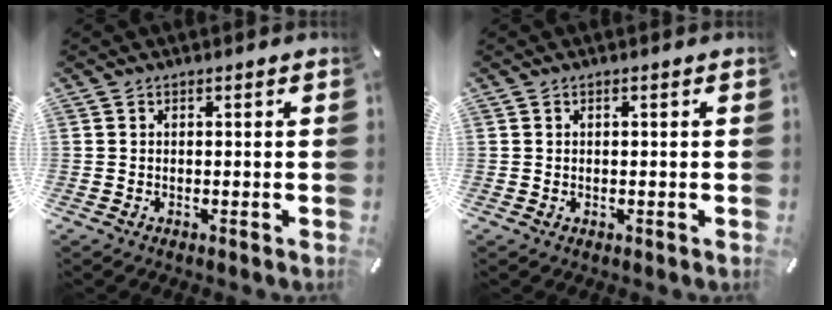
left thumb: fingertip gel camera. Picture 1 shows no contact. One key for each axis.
{"total": 0.6, "fx": 0.2, "fy": 0.3, "fz": 0.5, "tx": -0.009, "ty": 0.001, "tz": 0.003}